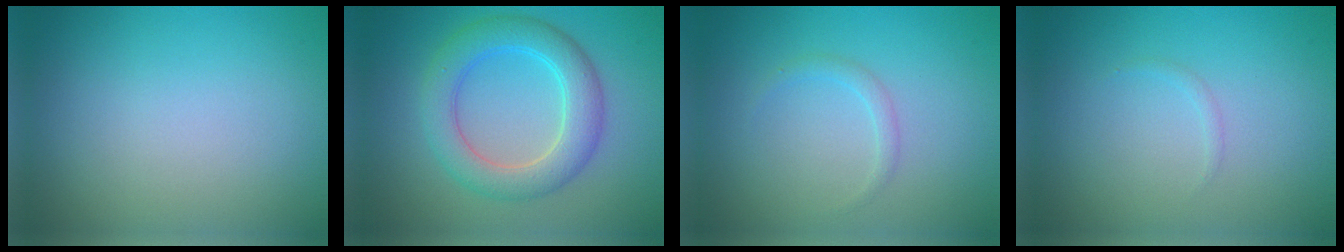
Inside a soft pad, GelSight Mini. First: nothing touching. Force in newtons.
{"total": 5.1, "press": 5.1, "slide": 0.2}
{"total": 1.0, "press": 1.0, "slide": 0.0}
{"total": 0.5, "press": 0.5, "slide": 0.0}